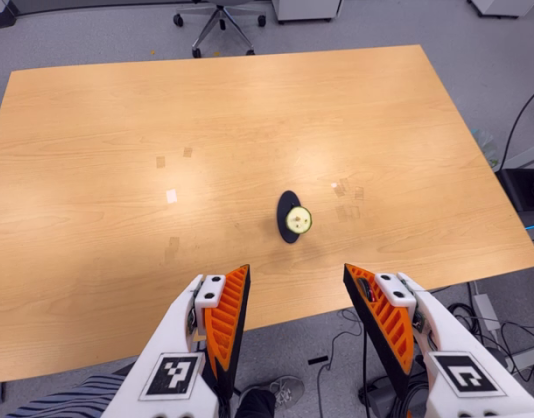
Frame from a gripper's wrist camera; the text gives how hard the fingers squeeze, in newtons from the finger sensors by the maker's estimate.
{"total": 0.0}